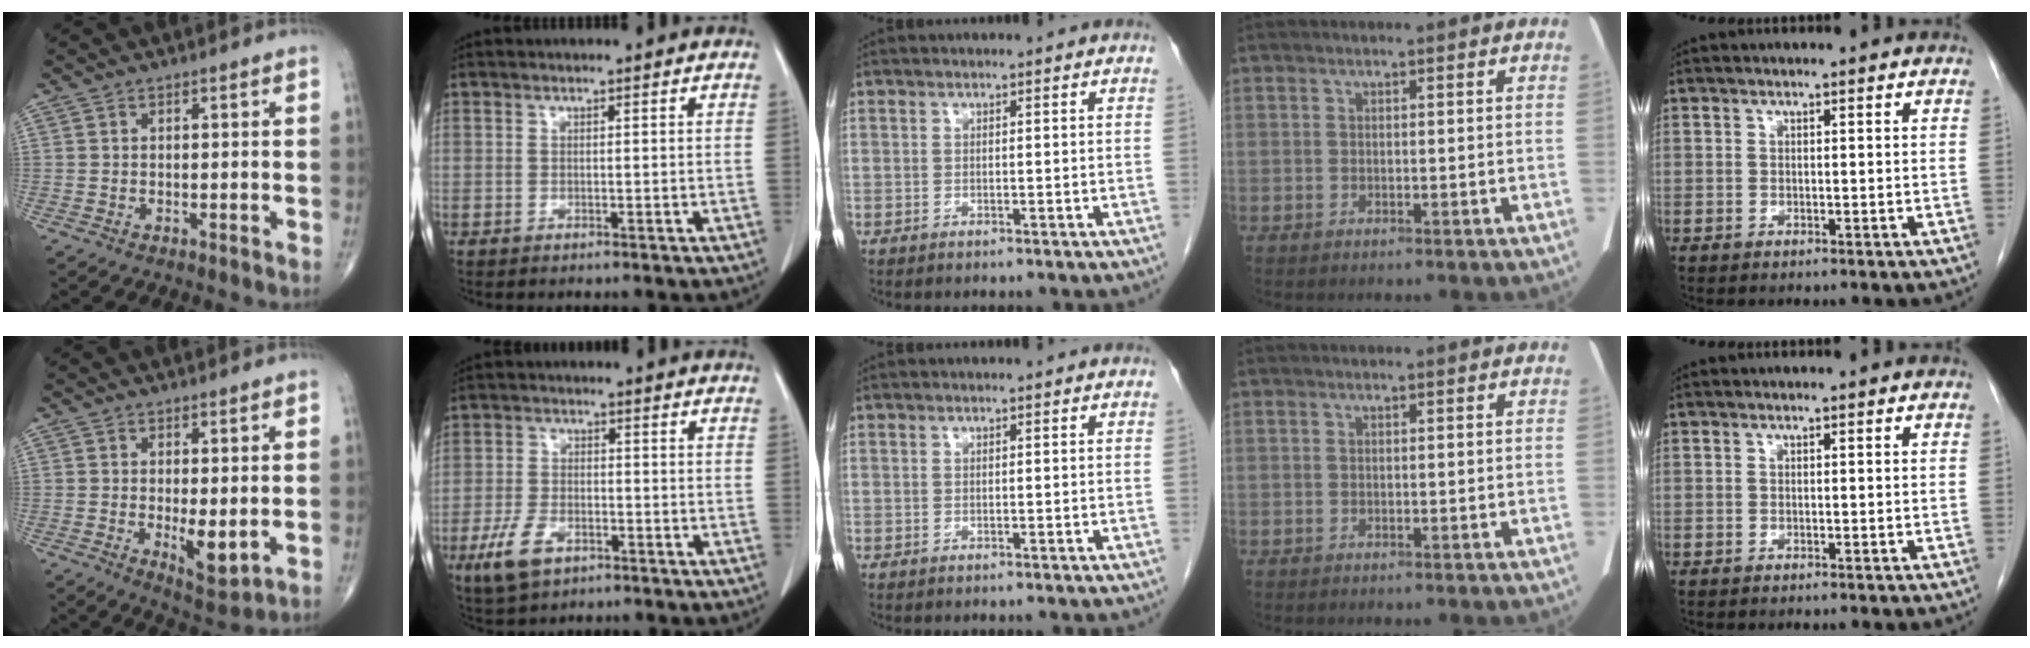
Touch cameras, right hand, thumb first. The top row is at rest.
{"thumb": {"total": 6.2, "force": [-0.7, 2.3, 5.7], "torque": [-0.081, -0.018, -0.003]}, "index": {"total": 6.7, "force": [-3.6, 3.6, 4.4], "torque": [-0.099, -0.004, -0.062]}}